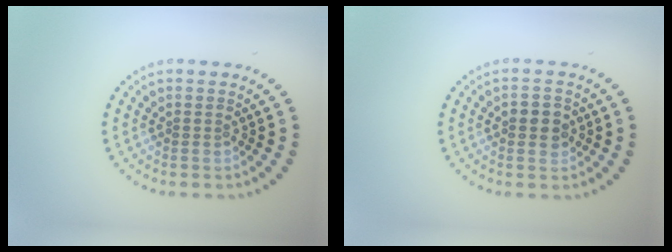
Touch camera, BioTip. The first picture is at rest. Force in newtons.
{"total": 2.1, "press": 2.1, "slide": 0.2}